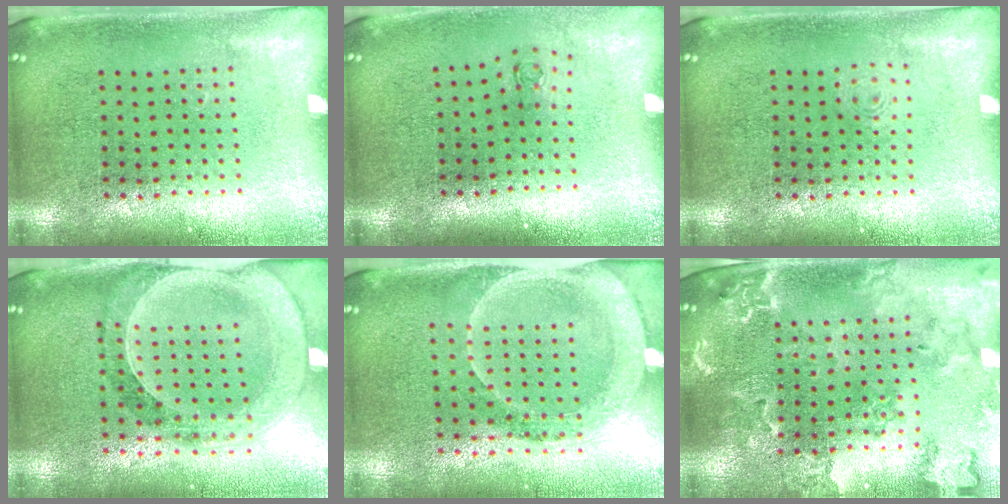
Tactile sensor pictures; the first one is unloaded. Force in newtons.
{"total": 0.6, "press": 0.3, "slide": 0.6}
{"total": 0.8, "press": 0.8, "slide": 0.2}
{"total": 1.5, "press": 1.5, "slide": 0.4}
{"total": 1.9, "press": 1.6, "slide": 1.0}
{"total": 1.8, "press": 1.8, "slide": 0.3}